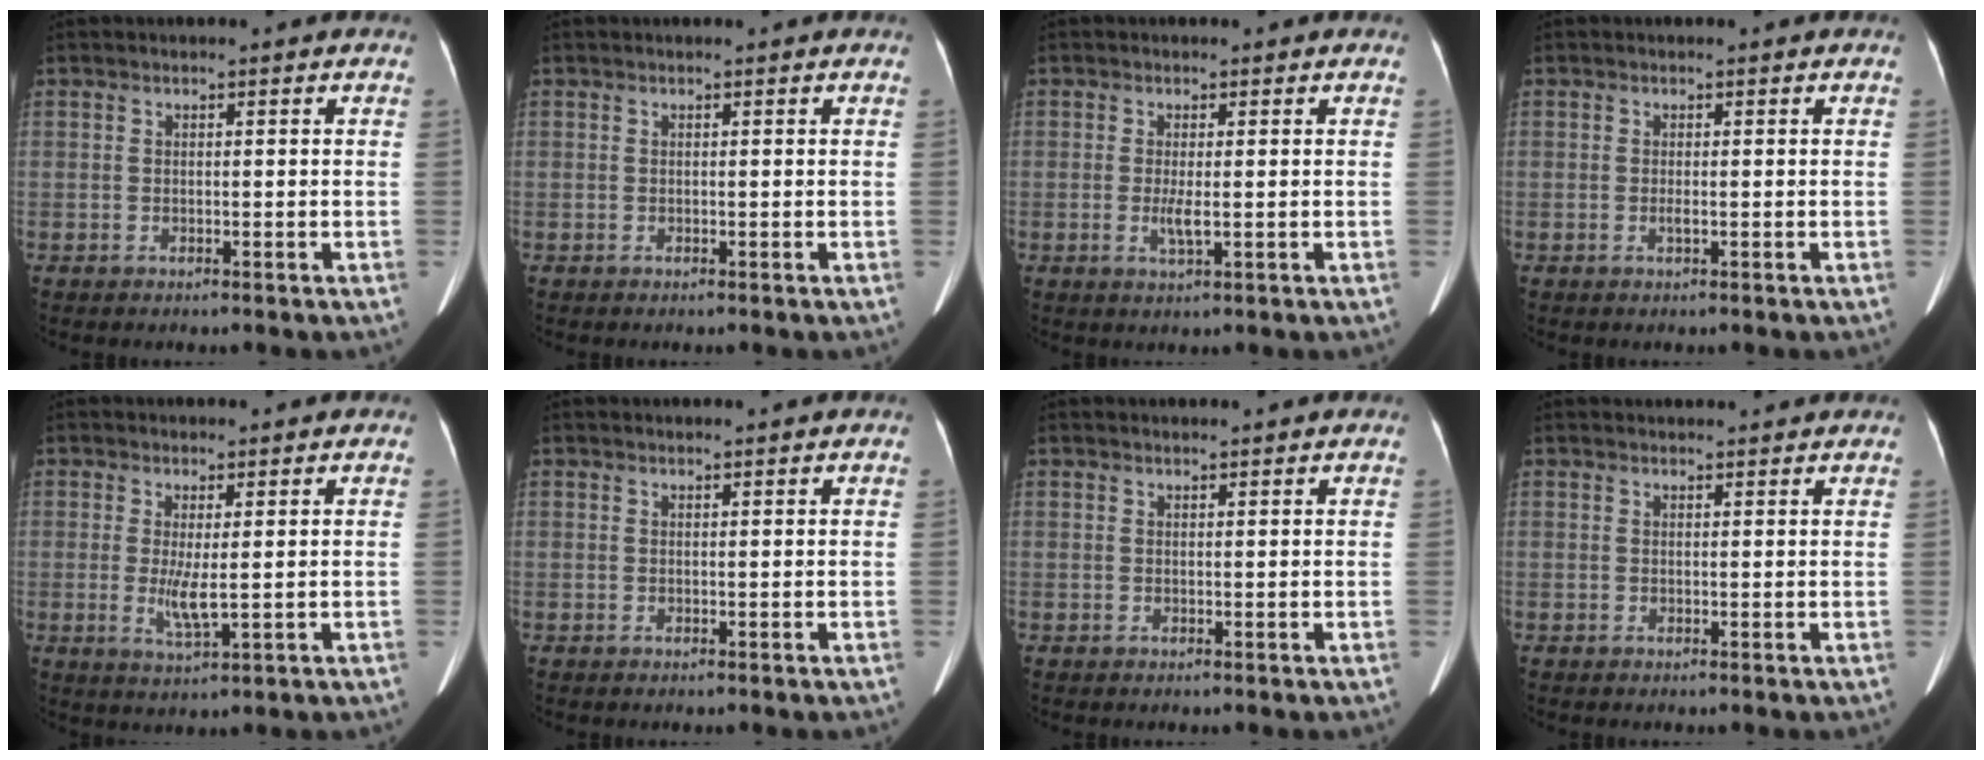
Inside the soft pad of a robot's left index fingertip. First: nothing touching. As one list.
[{"total": 1.3, "force": [1.3, 0.1, 0.4], "torque": [-0.008, 0.019, 0.019]}, {"total": 2.2, "force": [-0.2, 0.3, 2.2], "torque": [-0.047, -0.005, 0.000]}, {"total": 0.6, "force": [-0.1, 0.0, 0.6], "torque": [-0.015, -0.002, -0.001]}, {"total": 3.6, "force": [0.2, 0.5, 3.6], "torque": [-0.072, -0.011, 0.011]}, {"total": 1.5, "force": [1.4, 0.1, 0.2], "torque": [-0.008, 0.011, 0.023]}, {"total": 2.2, "force": [2.1, 0.1, 0.4], "torque": [-0.010, 0.013, 0.029]}, {"total": 5.2, "force": [5.0, 0.8, 1.1], "torque": [-0.013, 0.028, 0.058]}]